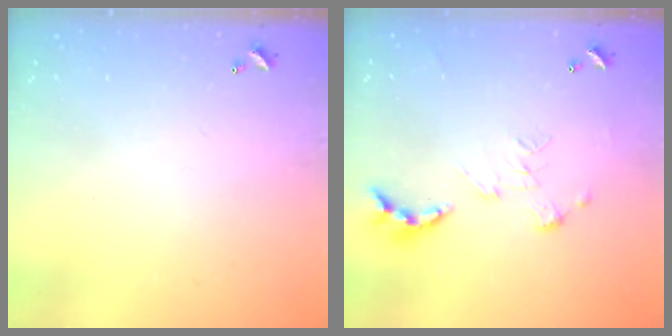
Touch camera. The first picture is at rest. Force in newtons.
{"total": 0.8, "press": 0.8, "slide": 0.3}